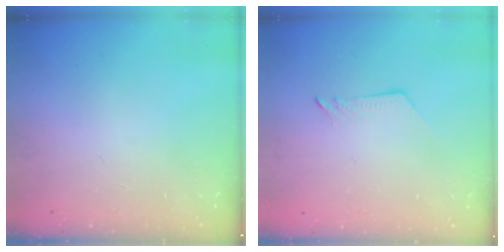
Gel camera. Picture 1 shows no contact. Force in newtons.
{"total": 3.7, "press": 3.7, "slide": 0.3}